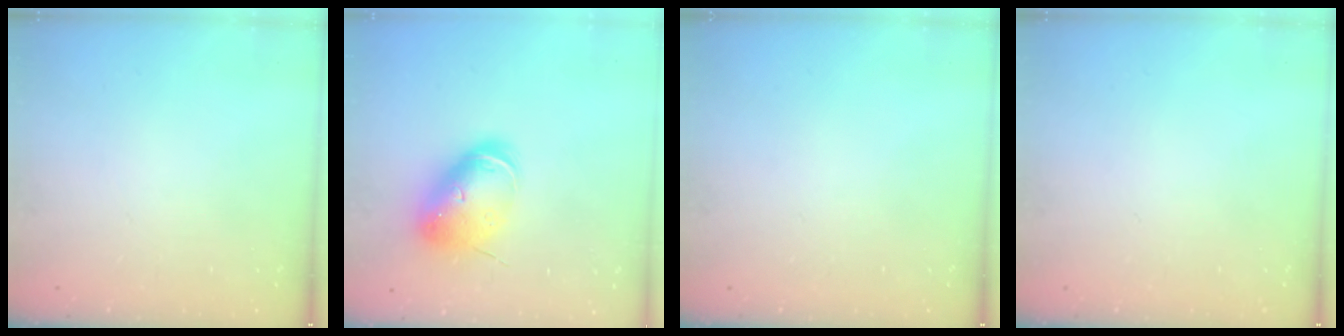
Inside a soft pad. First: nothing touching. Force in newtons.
{"total": 13.9, "press": 13.7, "slide": 2.5}
{"total": 0.0}
{"total": 0.0}